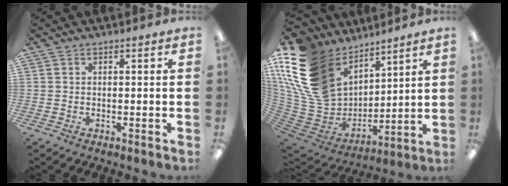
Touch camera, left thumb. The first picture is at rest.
{"total": 24.3, "force": [11.3, 16.6, 13.7], "torque": [-0.305, -0.068, 0.221]}